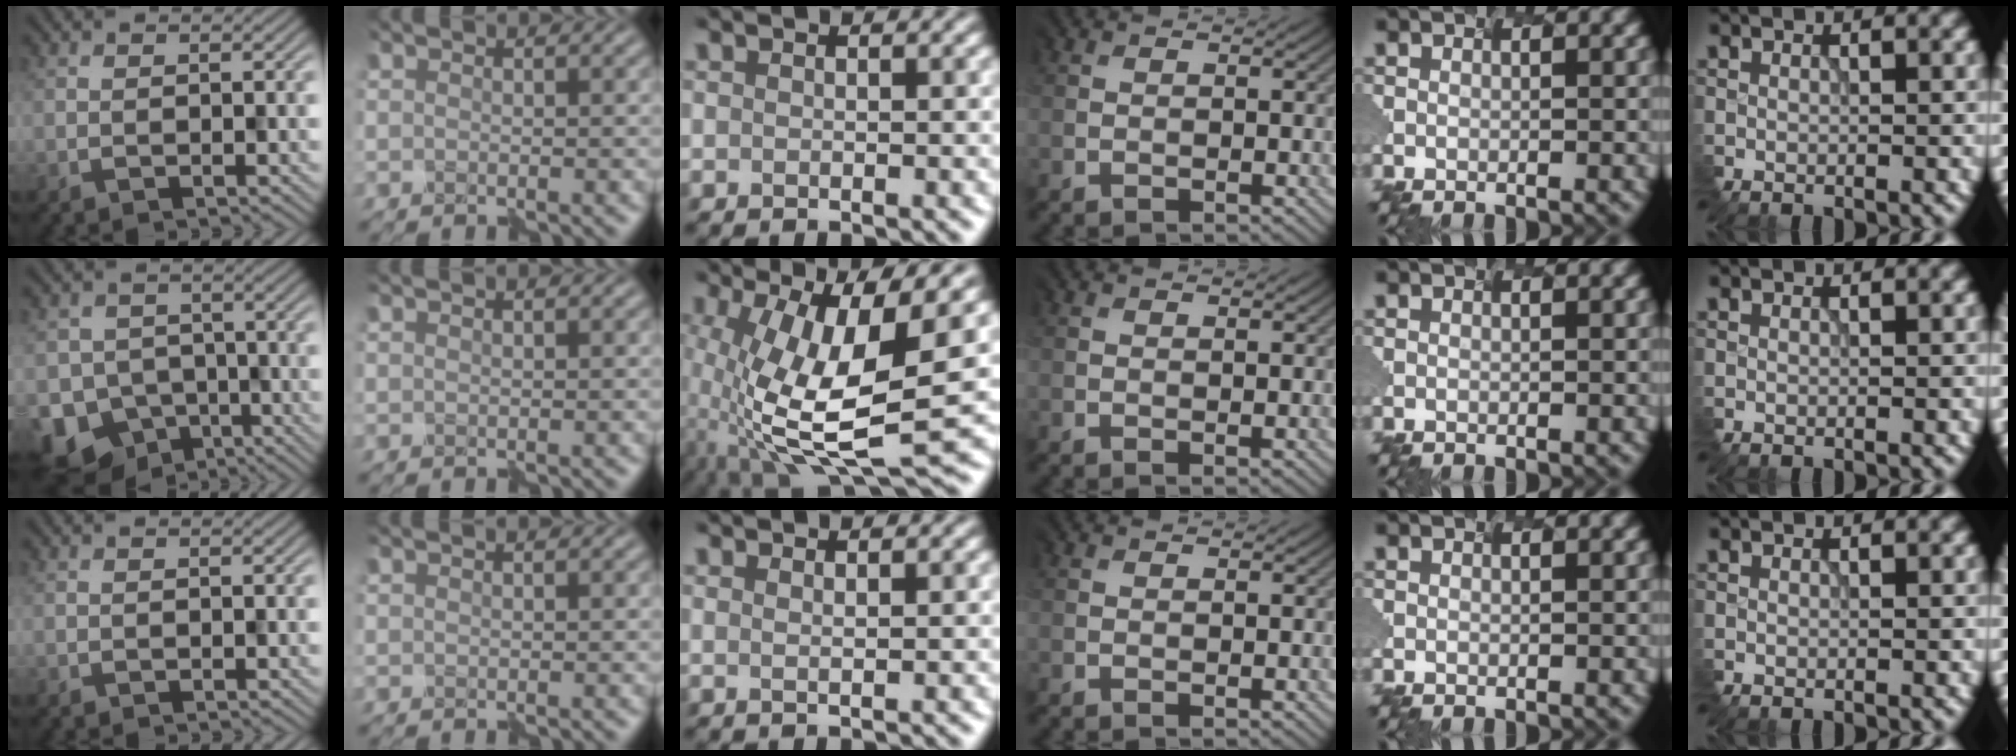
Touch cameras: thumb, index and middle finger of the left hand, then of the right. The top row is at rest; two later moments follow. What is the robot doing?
{"motion": "disassemble", "object": "velcro strap"}